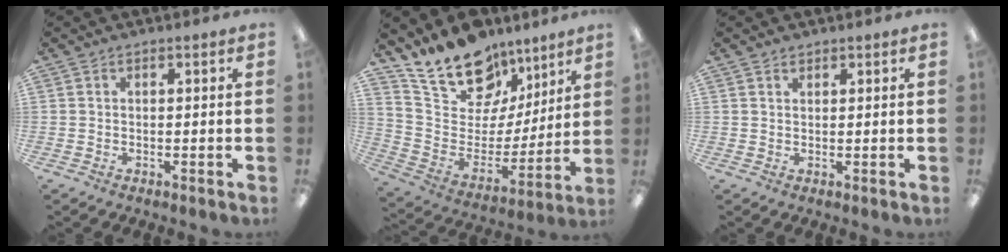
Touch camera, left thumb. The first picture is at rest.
{"total": 18.4, "force": [14.6, 9.8, 5.2], "torque": [-0.107, -0.107, 0.272]}
{"total": 1.0, "force": [0.9, 0.5, 0.1], "torque": [-0.002, 0.000, 0.018]}